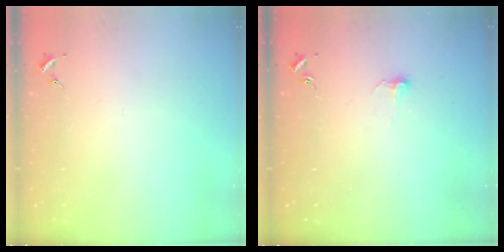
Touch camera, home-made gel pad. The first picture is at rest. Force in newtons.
{"total": 4.6, "press": 4.6, "slide": 0.4}